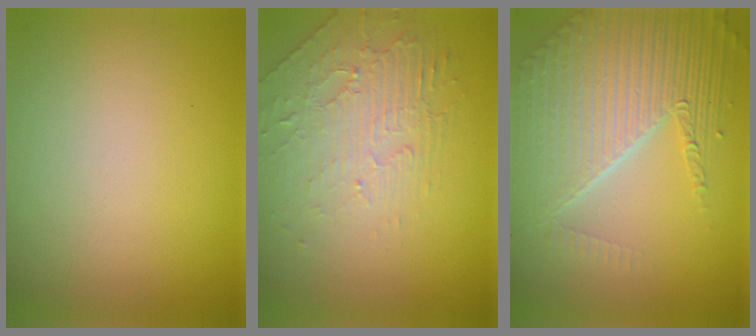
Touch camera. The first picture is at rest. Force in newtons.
{"total": 2.5, "press": 1.8, "slide": 1.6}
{"total": 8.3, "press": 5.6, "slide": 6.1}